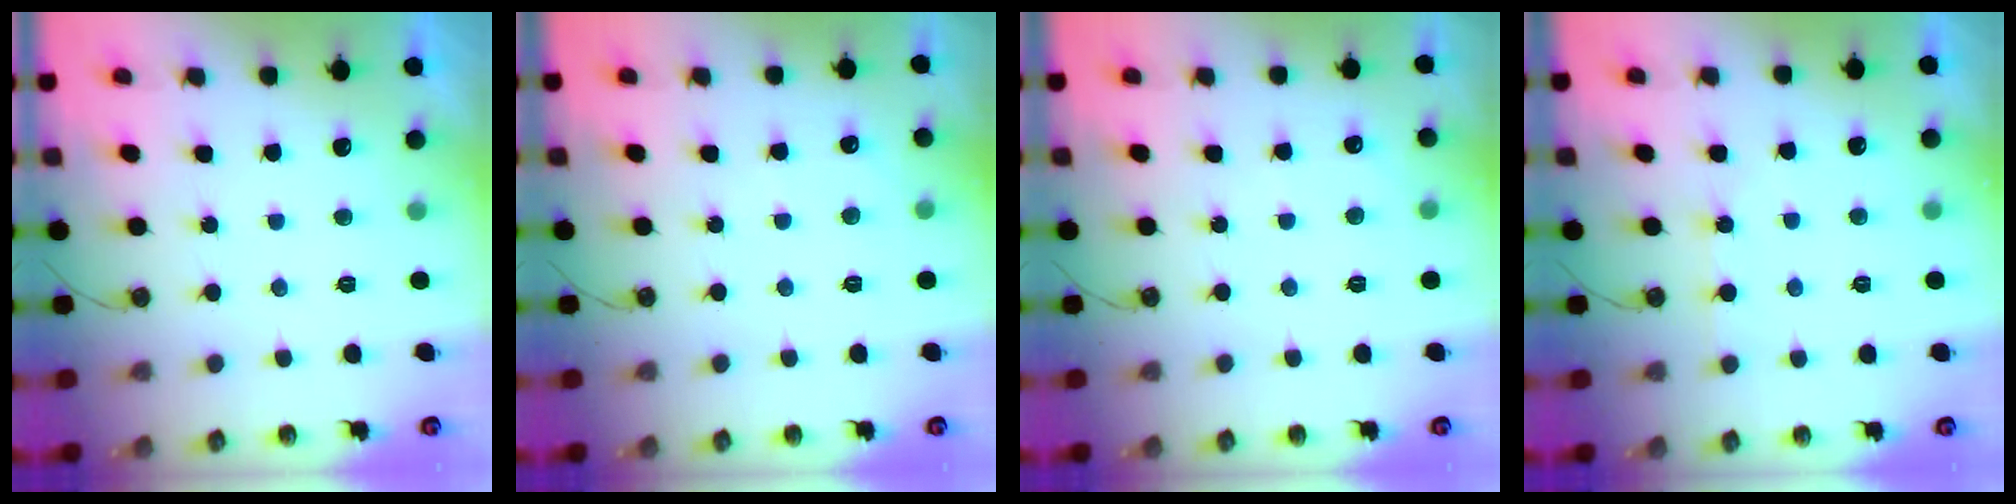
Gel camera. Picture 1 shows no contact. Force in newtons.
{"total": 2.8, "press": 2.8, "slide": 0.4}
{"total": 2.8, "press": 2.8, "slide": 0.4}
{"total": 3.9, "press": 3.9, "slide": 0.5}